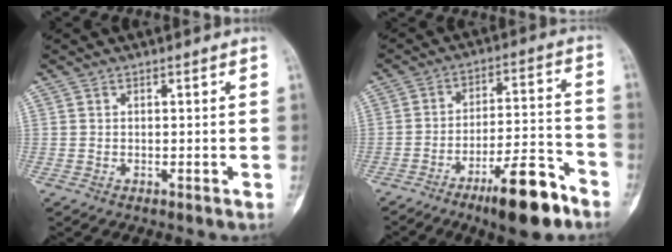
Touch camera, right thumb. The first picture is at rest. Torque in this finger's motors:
{"motor_torque": [2.32, 1.09, 1.10, -1.49, 0.27]}